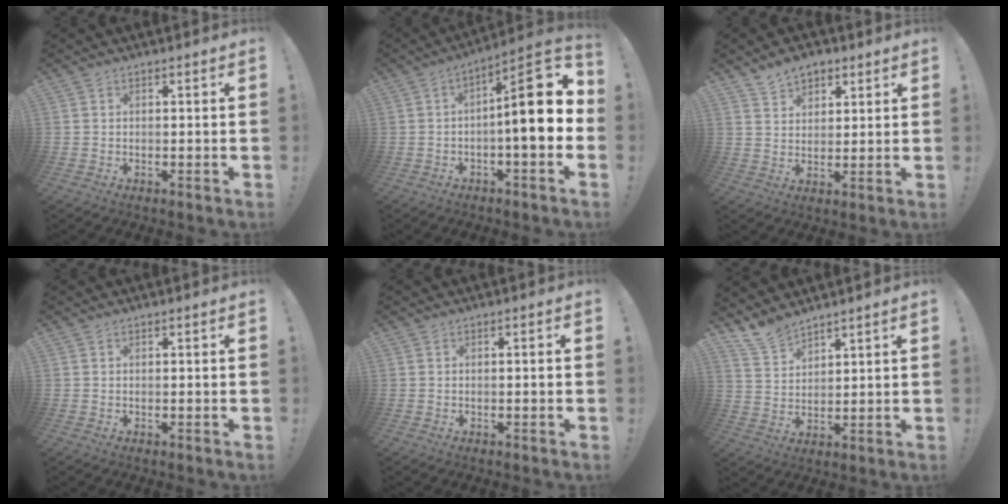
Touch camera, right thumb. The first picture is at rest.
{"total": 15.2, "force": [0.4, 4.2, 14.6], "torque": [-0.205, 0.000, 0.000]}
{"total": 6.7, "force": [4.8, 4.2, 1.8], "torque": [-0.028, -0.025, 0.092]}
{"total": 0.0}
{"total": 0.8, "force": [-0.5, -0.2, 0.6], "torque": [-0.020, 0.003, -0.008]}
{"total": 7.1, "force": [6.6, 2.1, 1.8], "torque": [-0.044, -0.042, 0.128]}